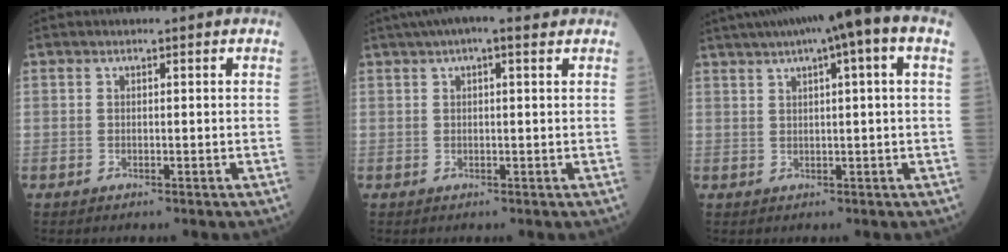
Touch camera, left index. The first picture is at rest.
{"total": 6.2, "force": [4.2, 1.4, 4.4], "torque": [-0.074, 0.035, 0.062]}
{"total": 12.9, "force": [7.4, 0.8, 10.6], "torque": [-0.174, 0.047, 0.101]}